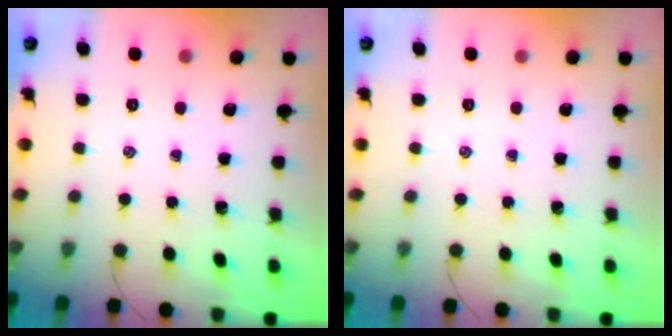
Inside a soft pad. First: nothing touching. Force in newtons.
{"total": 0.0}